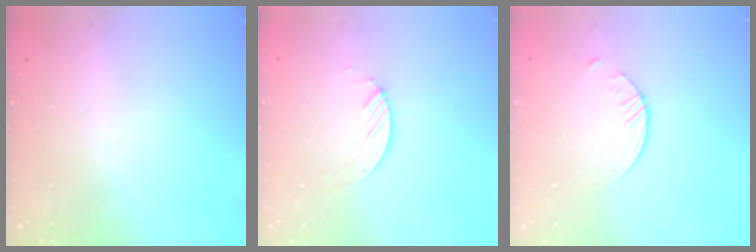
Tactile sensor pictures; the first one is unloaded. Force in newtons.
{"total": 3.4, "press": 3.4, "slide": 0.4}
{"total": 1.6, "press": 1.6, "slide": 0.3}